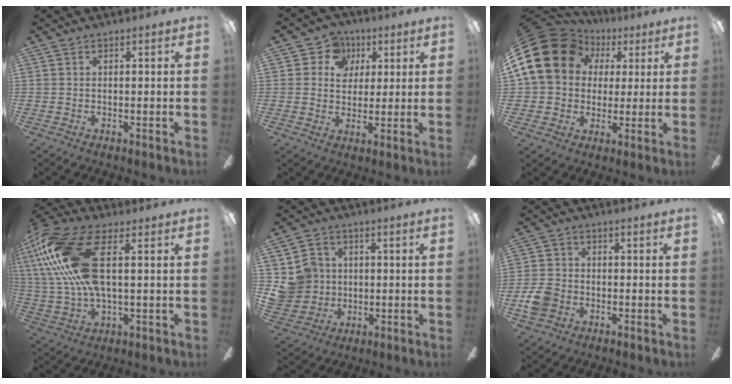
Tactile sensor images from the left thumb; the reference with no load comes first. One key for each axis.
{"total": 7.8, "fx": 2.7, "fy": 7.1, "fz": 1.6, "tx": -0.031, "ty": -0.005, "tz": 0.047}
{"total": 18.2, "fx": 4.9, "fy": 15.7, "fz": 8.0, "tx": -0.168, "ty": -0.015, "tz": 0.095}
{"total": 23.5, "fx": 5.5, "fy": 10.9, "fz": 20.1, "tx": -0.422, "ty": -0.002, "tz": 0.094}
{"total": 9.0, "fx": 0.1, "fy": 8.7, "fz": 2.3, "tx": -0.065, "ty": 0.015, "tz": 0.008}
{"total": 6.8, "fx": -2.7, "fy": 5.4, "fz": 3.2, "tx": -0.077, "ty": 0.021, "tz": -0.051}